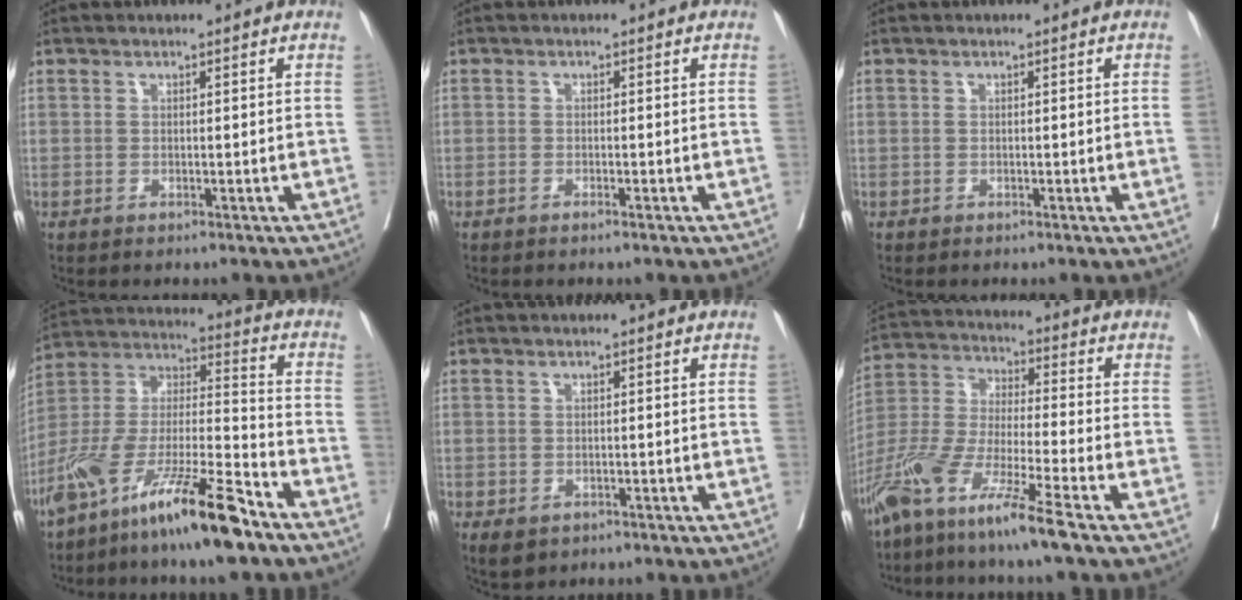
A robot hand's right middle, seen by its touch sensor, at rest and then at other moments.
{"total": 0.9, "force": [-0.7, 0.0, 0.6], "torque": [-0.014, -0.001, -0.011]}
{"total": 0.0}
{"total": 18.1, "force": [-12.5, 1.9, 13.0], "torque": [-0.277, -0.027, -0.236]}
{"total": 2.7, "force": [-1.6, 1.9, 1.1], "torque": [-0.015, -0.003, -0.015]}
{"total": 12.3, "force": [-8.4, -0.3, 9.0], "torque": [-0.198, -0.033, -0.172]}